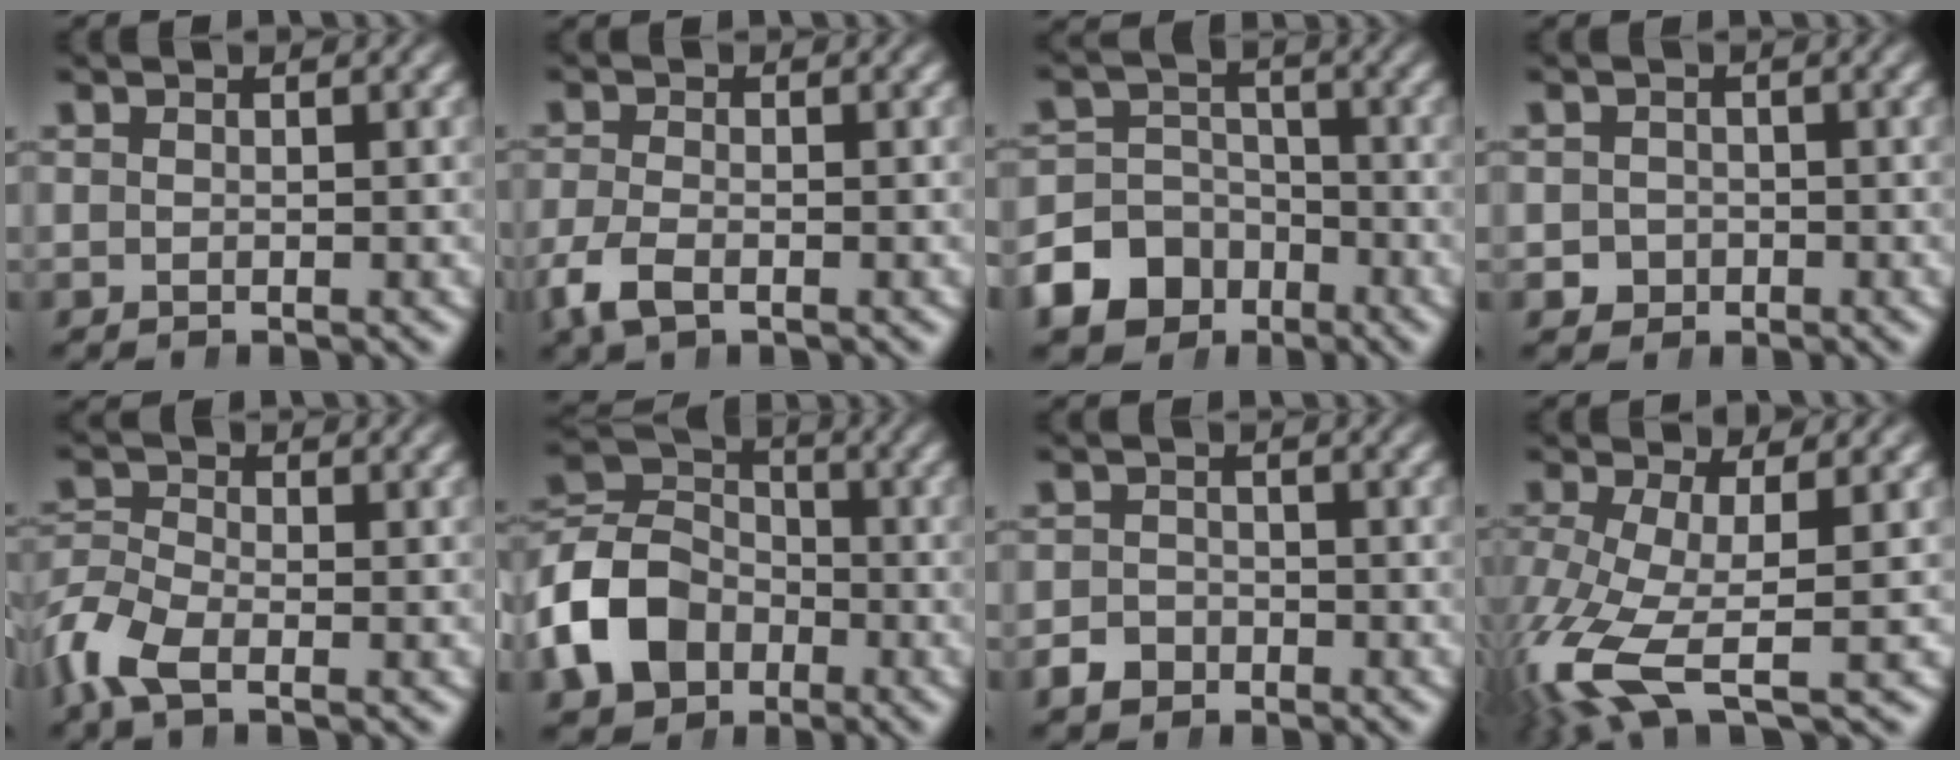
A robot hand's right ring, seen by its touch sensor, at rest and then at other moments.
{"total": 2.8, "force": [-1.7, 1.4, 1.6], "torque": [-0.045, -0.013, -0.026]}
{"total": 9.0, "force": [-4.6, 7.2, 2.6], "torque": [-0.045, -0.031, -0.075]}
{"total": 2.7, "force": [-1.2, 2.4, 0.4], "torque": [-0.015, -0.019, -0.014]}
{"total": 3.7, "force": [-1.7, 2.5, 2.0], "torque": [-0.064, -0.020, -0.028]}
{"total": 8.7, "force": [-1.3, 7.2, 4.7], "torque": [-0.102, -0.027, -0.017]}
{"total": 2.6, "force": [-1.9, 1.9, 0.2], "torque": [-0.001, -0.011, -0.031]}
{"total": 7.3, "force": [-2.9, 3.6, 5.6], "torque": [-0.150, -0.056, -0.018]}